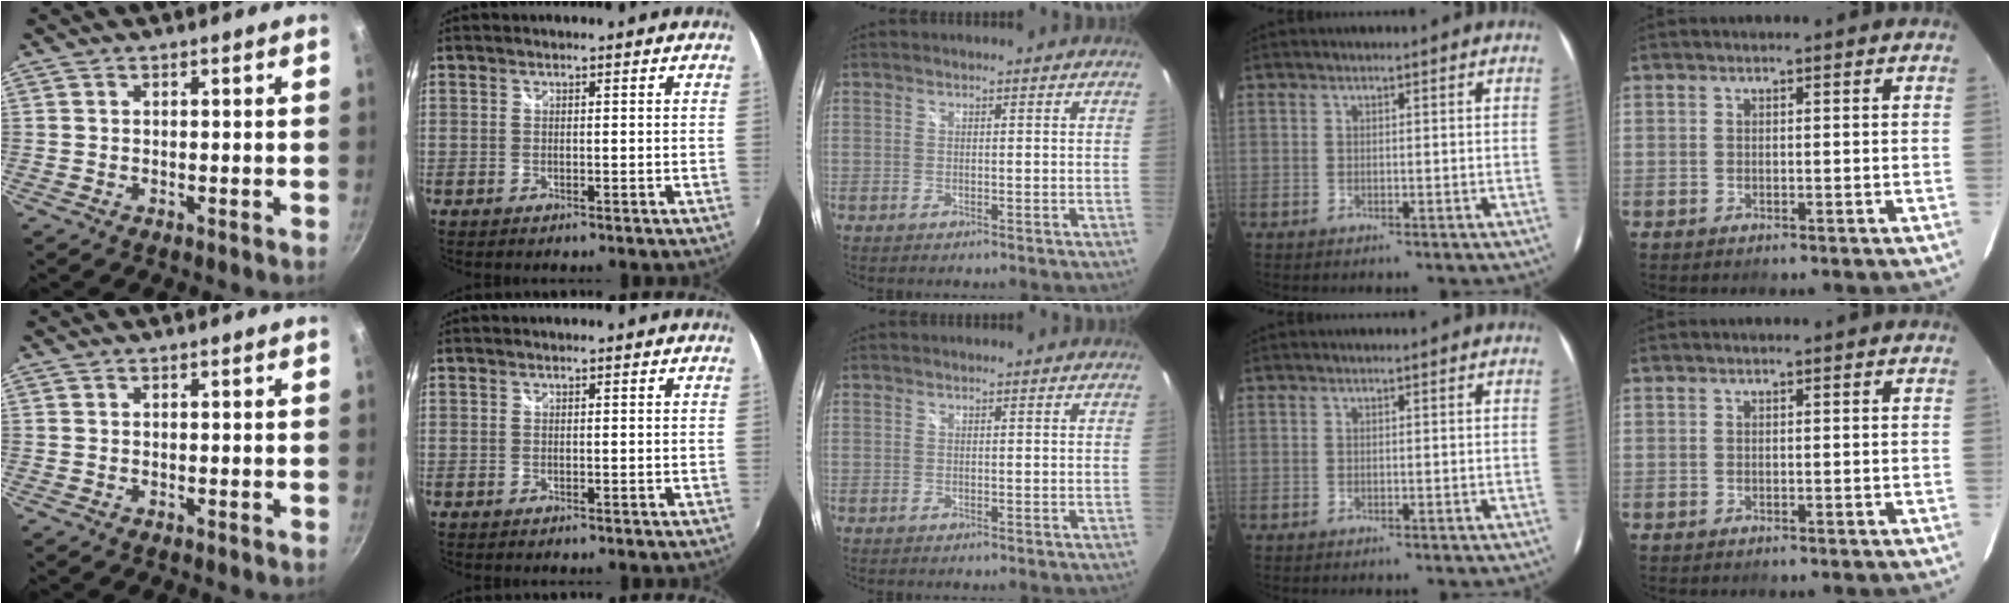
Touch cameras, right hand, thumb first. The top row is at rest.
{}